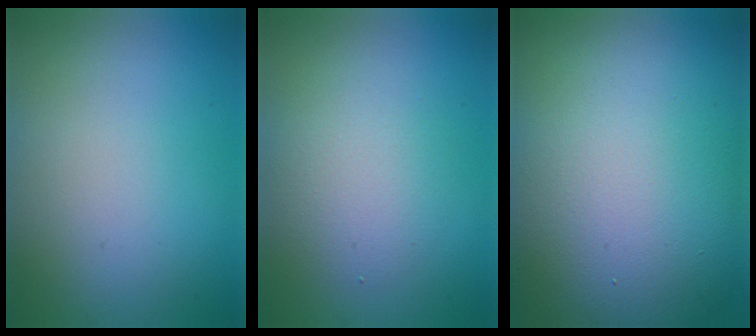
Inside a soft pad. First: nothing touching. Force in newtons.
{"total": 3.2, "press": 3.2, "slide": 0.1}
{"total": 18.9, "press": 18.9, "slide": 0.9}